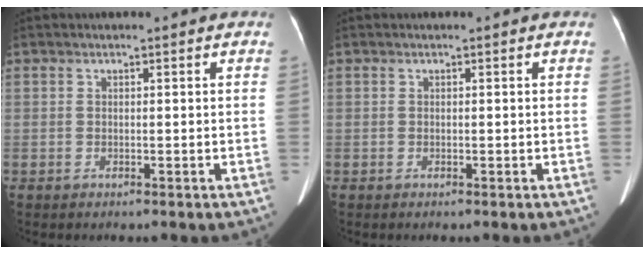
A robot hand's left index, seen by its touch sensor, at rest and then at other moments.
{"total": 0.0}